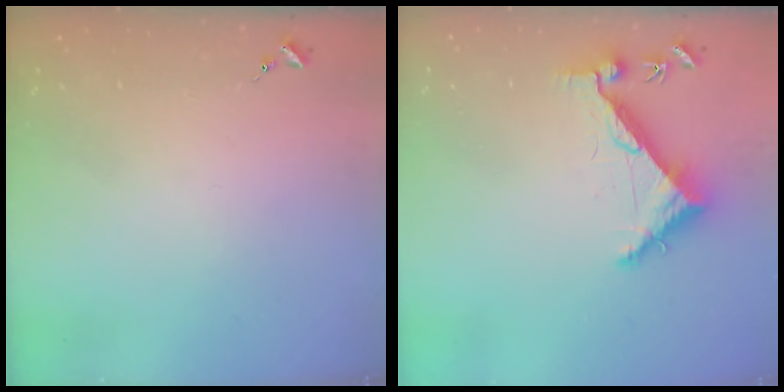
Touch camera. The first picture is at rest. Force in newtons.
{"total": 6.2, "press": 6.2, "slide": 0.7}